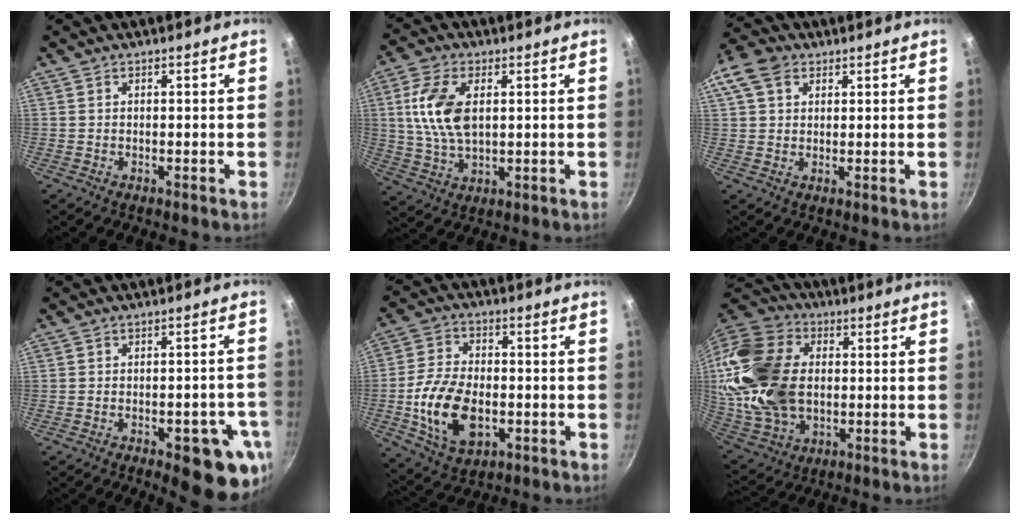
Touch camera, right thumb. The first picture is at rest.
{"total": 11.3, "force": [2.2, 6.3, 9.1], "torque": [-0.174, -0.002, 0.042]}
{"total": 8.2, "force": [3.5, 5.9, 4.5], "torque": [-0.079, 0.007, 0.054]}
{"total": 13.2, "force": [-5.6, 5.3, 10.8], "torque": [-0.089, 0.017, -0.067]}
{"total": 14.8, "force": [-3.1, 9.3, 11.1], "torque": [-0.191, 0.014, -0.050]}
{"total": 24.5, "force": [1.6, 17.3, 17.2], "torque": [-0.334, 0.016, 0.040]}